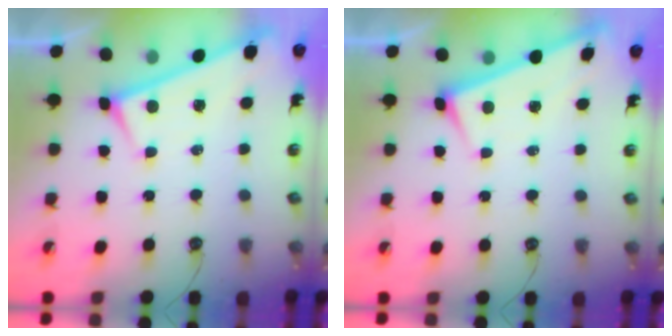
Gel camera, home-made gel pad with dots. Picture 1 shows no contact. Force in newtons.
{"total": 1.1, "press": 1.0, "slide": 0.3}